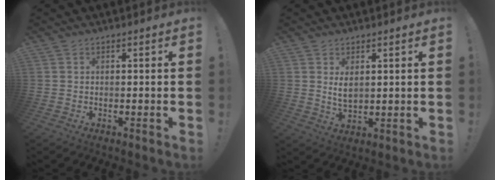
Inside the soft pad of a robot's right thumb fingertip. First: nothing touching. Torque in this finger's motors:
{"motor_torque": [-0.30, 0.17, 0.11, 0.39, 0.02]}